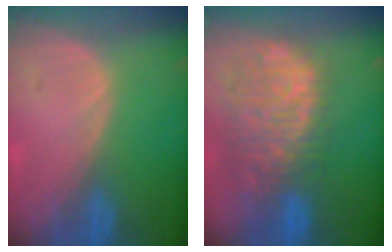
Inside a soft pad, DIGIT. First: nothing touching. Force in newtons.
{"total": 12.0, "press": 9.8, "slide": 6.8}